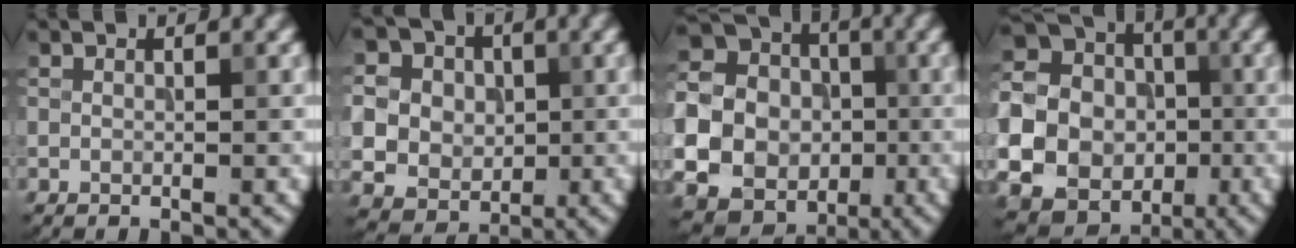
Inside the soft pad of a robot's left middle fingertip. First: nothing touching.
{"total": 10.4, "force": [1.3, 9.5, 3.9], "torque": [-0.109, 0.030, 0.015]}
{"total": 19.4, "force": [-3.2, 18.2, 5.8], "torque": [-0.178, -0.008, -0.090]}
{"total": 21.9, "force": [-3.7, 20.7, 6.1], "torque": [-0.185, -0.013, -0.101]}